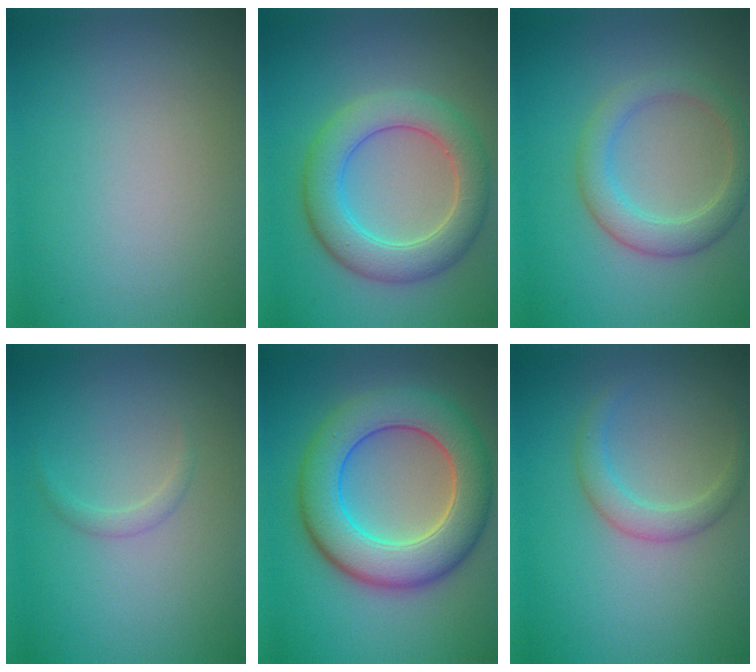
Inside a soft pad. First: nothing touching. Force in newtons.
{"total": 6.0, "press": 6.0, "slide": 0.4}
{"total": 3.5, "press": 3.5, "slide": 0.1}
{"total": 0.9, "press": 0.9, "slide": 0.0}
{"total": 9.1, "press": 9.1, "slide": 0.5}
{"total": 2.3, "press": 2.3, "slide": 0.0}